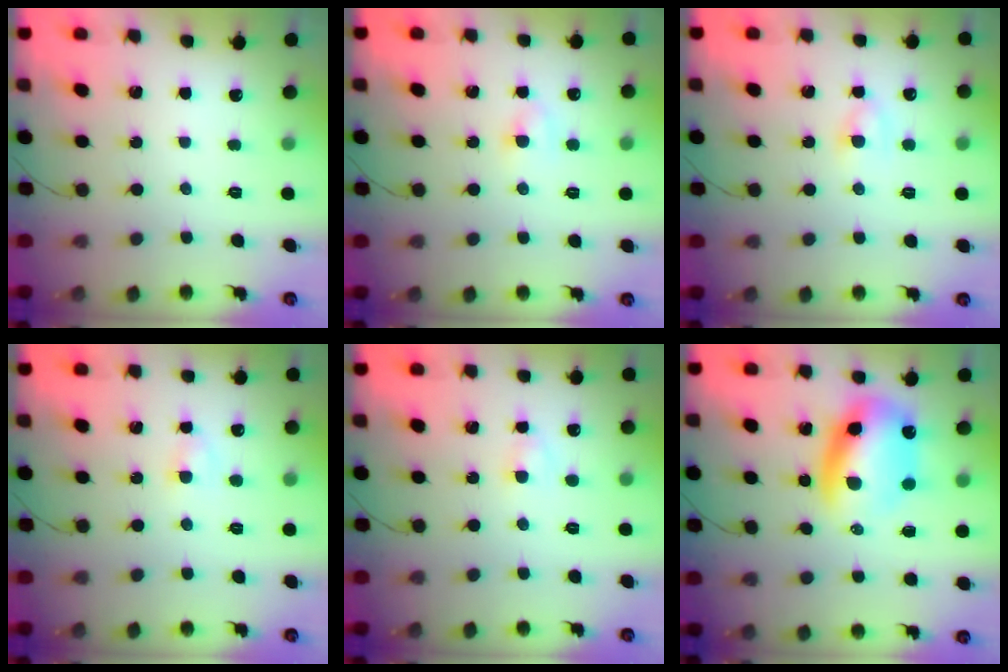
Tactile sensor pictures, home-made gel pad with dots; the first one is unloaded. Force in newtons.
{"total": 4.0, "press": 3.8, "slide": 1.2}
{"total": 3.7, "press": 3.5, "slide": 1.1}
{"total": 2.8, "press": 2.6, "slide": 1.1}
{"total": 2.5, "press": 2.3, "slide": 1.0}
{"total": 12.2, "press": 11.7, "slide": 3.4}